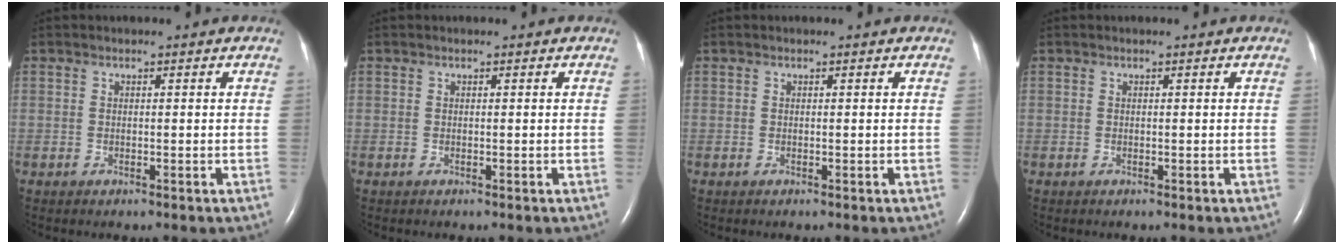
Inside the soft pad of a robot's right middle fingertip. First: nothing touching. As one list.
[{"total": 0.0}, {"total": 0.0}, {"total": 0.0}]